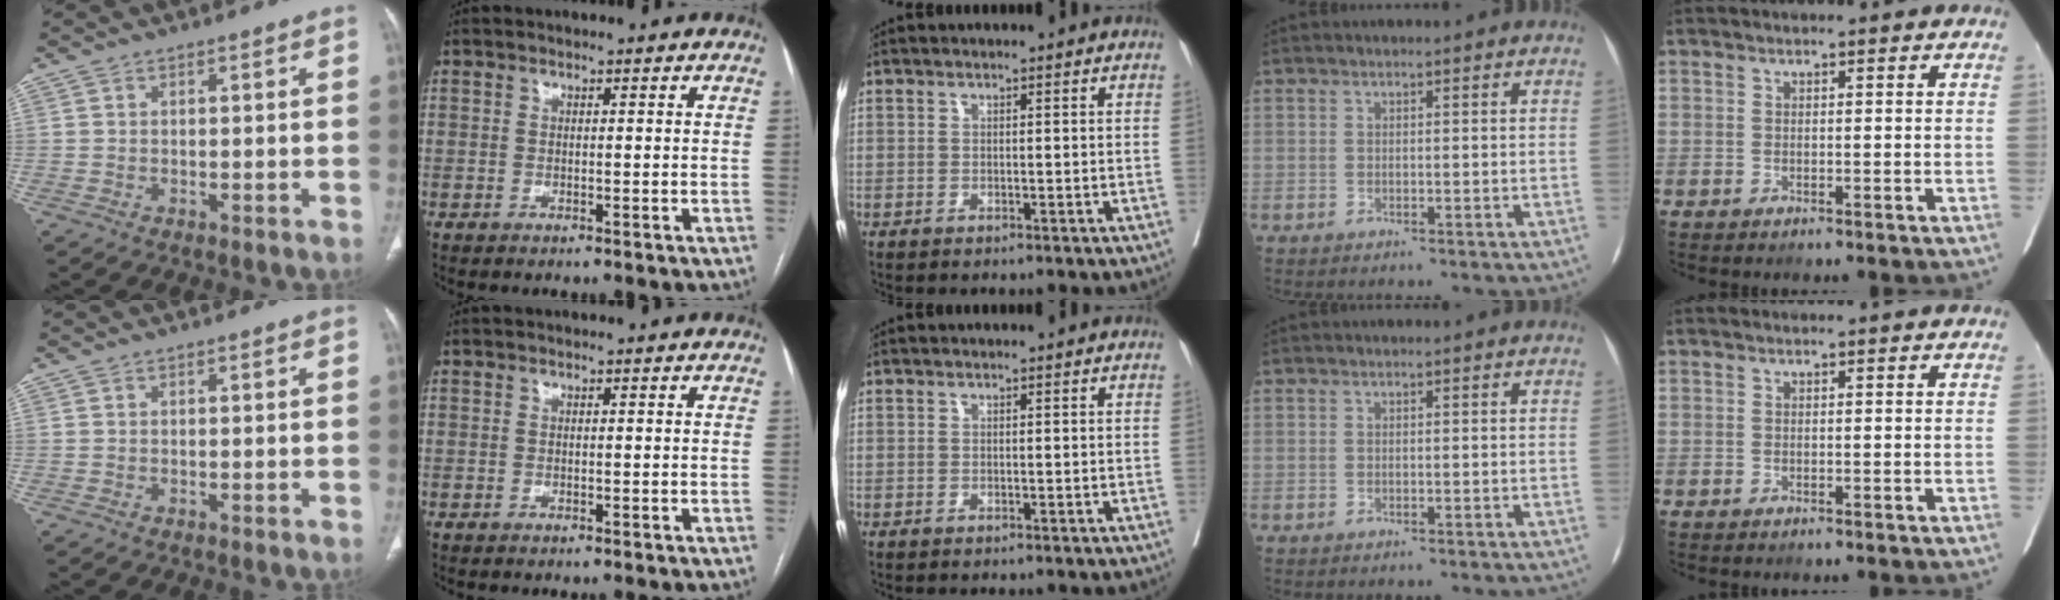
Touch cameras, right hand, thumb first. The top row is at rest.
{}